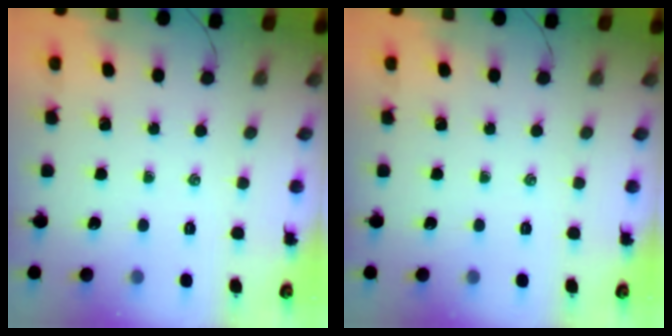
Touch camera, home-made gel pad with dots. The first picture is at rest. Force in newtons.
{"total": 0.0}